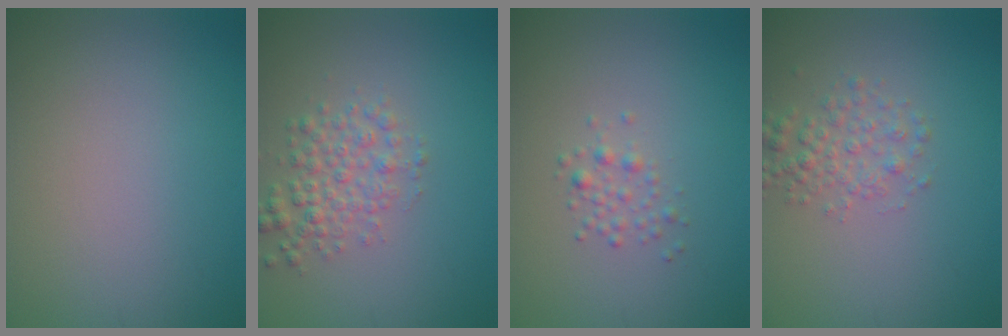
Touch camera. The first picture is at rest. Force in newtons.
{"total": 3.1, "press": 3.1, "slide": 0.1}
{"total": 1.3, "press": 1.3, "slide": 0.0}
{"total": 2.3, "press": 2.3, "slide": 0.1}